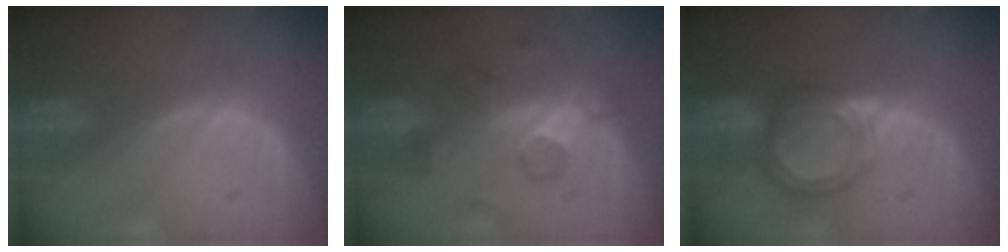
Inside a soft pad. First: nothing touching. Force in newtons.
{"total": 5.7, "press": 5.5, "slide": 1.3}
{"total": 6.3, "press": 5.9, "slide": 2.3}